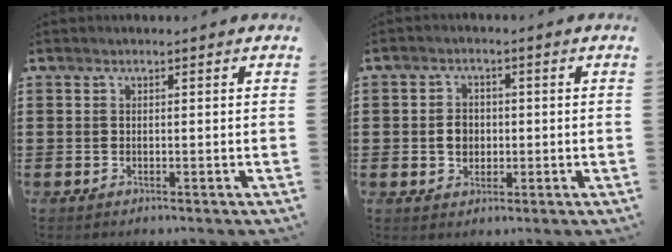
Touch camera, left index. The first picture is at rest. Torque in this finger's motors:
{"motor_torque": [0.69, 0.64, 0.28, 0.04]}